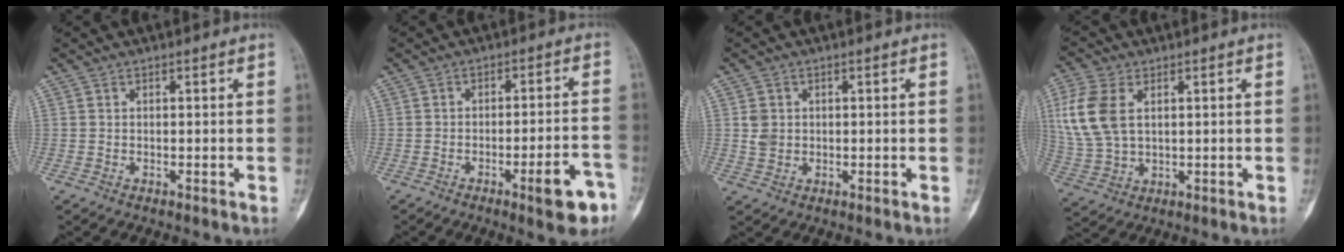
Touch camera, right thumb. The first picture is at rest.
{"total": 8.8, "force": [-4.7, 2.0, 7.2], "torque": [-0.089, 0.030, -0.058]}
{"total": 2.8, "force": [0.5, 2.5, 1.3], "torque": [-0.010, 0.003, 0.011]}
{"total": 11.1, "force": [2.8, 6.8, 8.3], "torque": [-0.191, 0.002, 0.061]}